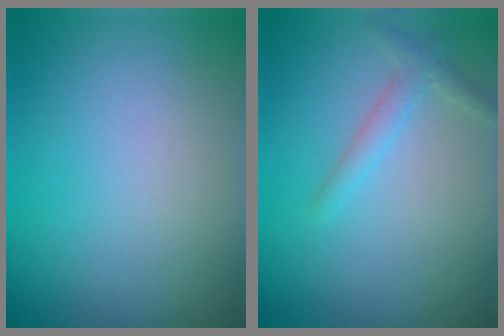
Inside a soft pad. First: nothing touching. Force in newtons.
{"total": 1.6, "press": 1.6, "slide": 0.1}